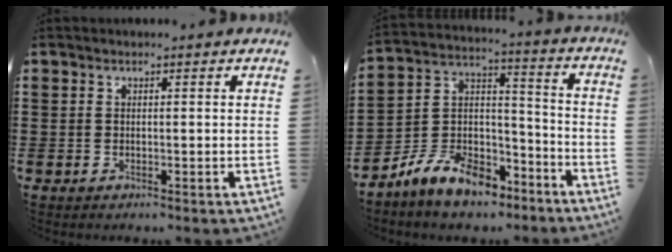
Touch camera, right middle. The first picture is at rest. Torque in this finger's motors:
{"motor_torque": [2.14, 0.00, 0.22, 0.18]}